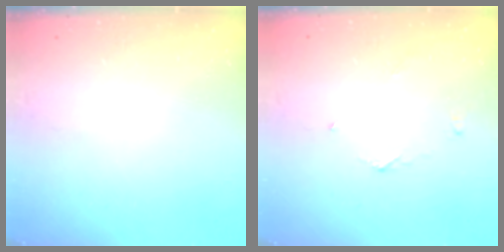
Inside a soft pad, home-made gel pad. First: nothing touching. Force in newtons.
{"total": 3.1, "press": 3.1, "slide": 0.4}